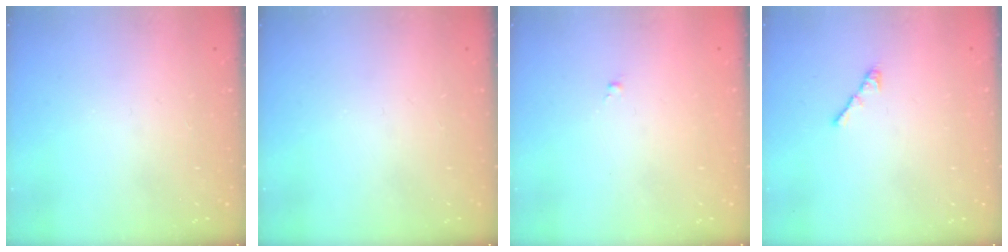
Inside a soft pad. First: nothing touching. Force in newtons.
{"total": 0.0}
{"total": 0.0}
{"total": 3.0, "press": 2.9, "slide": 0.8}